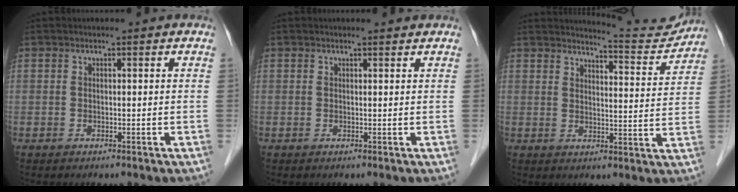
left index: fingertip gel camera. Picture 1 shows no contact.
{"total": 1.1, "force": [1.1, -0.1, 0.1], "torque": [-0.011, -0.004, 0.012]}
{"total": 8.4, "force": [8.4, -0.2, 0.1], "torque": [-0.009, -0.022, 0.104]}